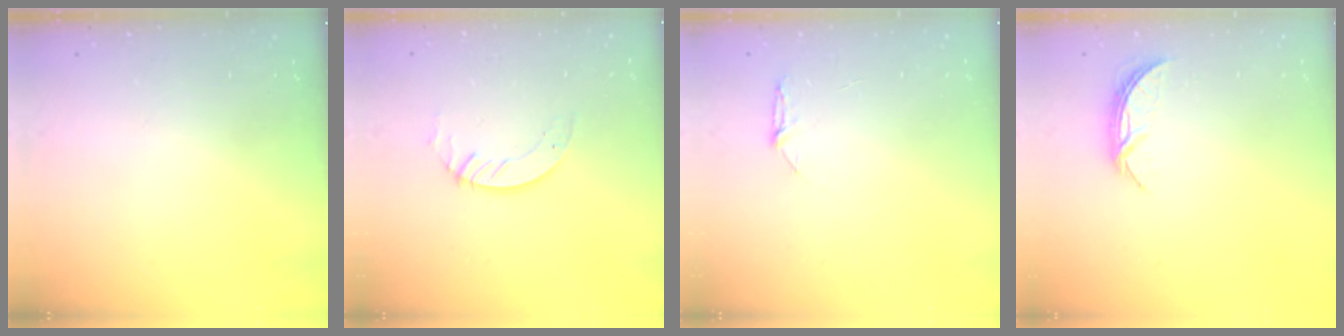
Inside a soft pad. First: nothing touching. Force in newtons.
{"total": 3.3, "press": 3.3, "slide": 0.2}
{"total": 3.9, "press": 3.9, "slide": 0.5}
{"total": 5.6, "press": 5.6, "slide": 0.5}